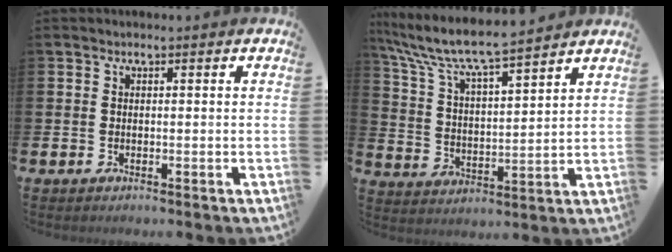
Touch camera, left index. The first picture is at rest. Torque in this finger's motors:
{"motor_torque": [0.06, -0.50, 1.05, 0.21]}